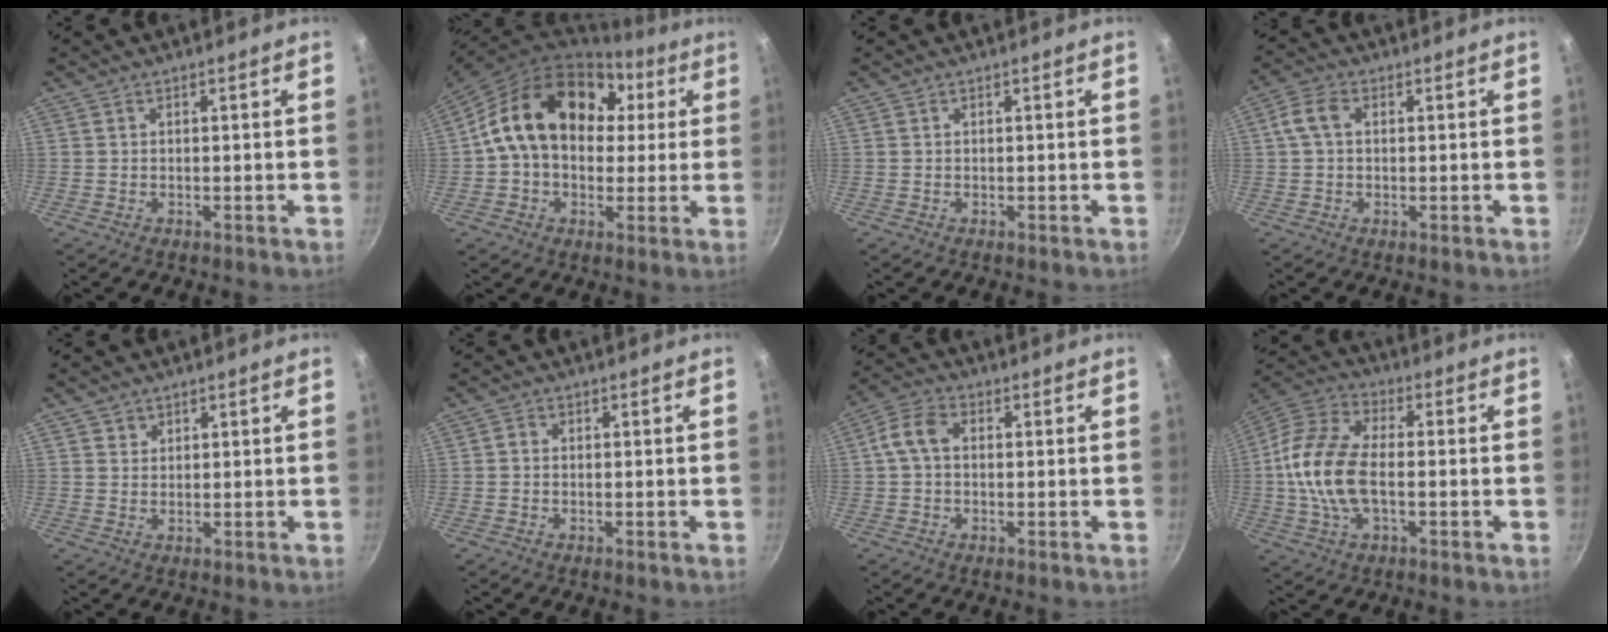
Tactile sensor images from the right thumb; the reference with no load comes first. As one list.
[{"total": 20.4, "force": [4.0, 14.9, 13.2], "torque": [-0.194, 0.033, 0.056]}, {"total": 0.0}, {"total": 4.5, "force": [0.8, 2.8, 3.4], "torque": [-0.075, 0.016, 0.010]}, {"total": 1.7, "force": [1.0, 1.3, 0.2], "torque": [0.008, 0.002, 0.016]}, {"total": 0.9, "force": [-0.3, 0.7, 0.4], "torque": [-0.005, 0.002, -0.008]}, {"total": 5.5, "force": [0.4, 3.6, 4.1], "torque": [-0.087, 0.020, -0.003]}, {"total": 15.2, "force": [-1.1, 8.1, 12.8], "torque": [-0.253, 0.031, -0.039]}]